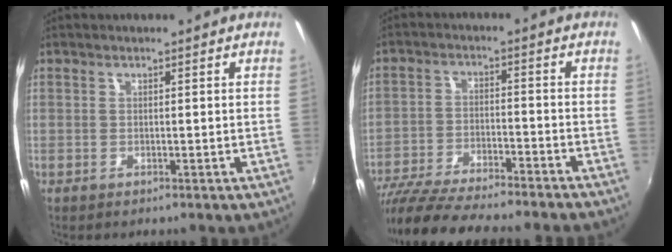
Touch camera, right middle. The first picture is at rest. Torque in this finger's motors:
{"motor_torque": [1.11, -1.03, 0.70, 0.21]}